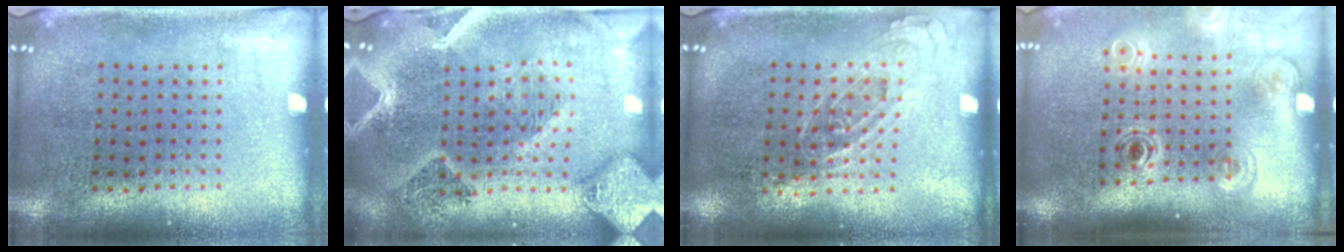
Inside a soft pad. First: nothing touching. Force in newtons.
{"total": 3.4, "press": 2.8, "slide": 1.9}
{"total": 0.8, "press": 0.7, "slide": 0.4}
{"total": 1.8, "press": 1.2, "slide": 1.4}